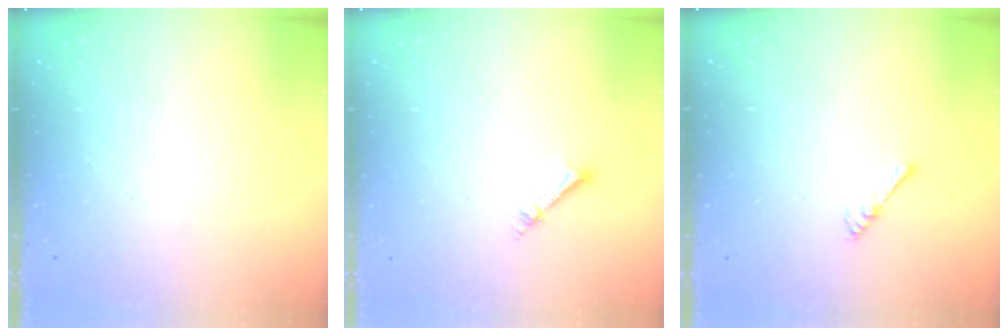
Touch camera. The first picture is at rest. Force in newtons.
{"total": 2.1, "press": 2.1, "slide": 0.3}
{"total": 2.4, "press": 2.4, "slide": 0.5}